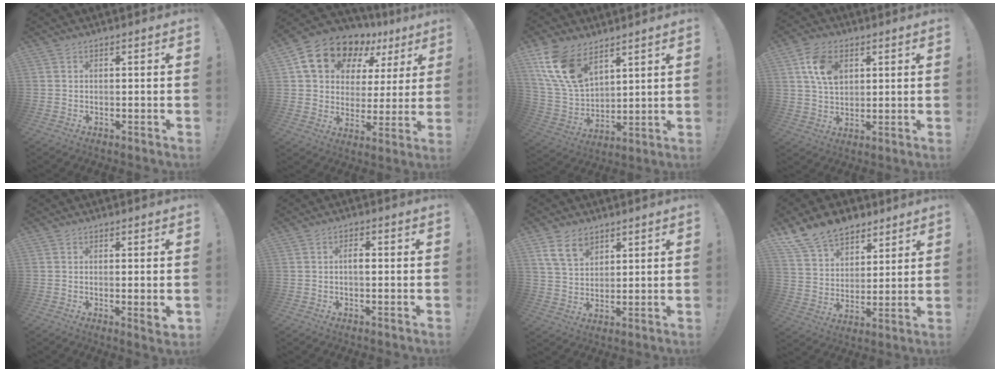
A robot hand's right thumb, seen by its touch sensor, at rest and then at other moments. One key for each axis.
{"total": 15.9, "fx": 10.0, "fy": 9.6, "fz": 7.6, "tx": -0.127, "ty": -0.059, "tz": 0.188}
{"total": 15.5, "fx": 9.2, "fy": 8.9, "fz": 8.7, "tx": -0.182, "ty": -0.049, "tz": 0.178}
{"total": 10.5, "fx": 4.0, "fy": 7.1, "fz": 6.6, "tx": -0.110, "ty": -0.002, "tz": 0.076}
{"total": 3.2, "fx": 0.0, "fy": 0.1, "fz": 3.2, "tx": -0.042, "ty": -0.009, "tz": 0.000}
{"total": 2.5, "fx": -0.5, "fy": 1.1, "fz": 2.3, "tx": -0.034, "ty": 0.006, "tz": -0.013}
{"total": 9.5, "fx": 5.9, "fy": 6.1, "fz": 4.3, "tx": -0.076, "ty": -0.022, "tz": 0.116}
{"total": 14.0, "fx": 10.5, "fy": 8.3, "fz": 4.0, "tx": -0.078, "ty": -0.073, "tz": 0.203}